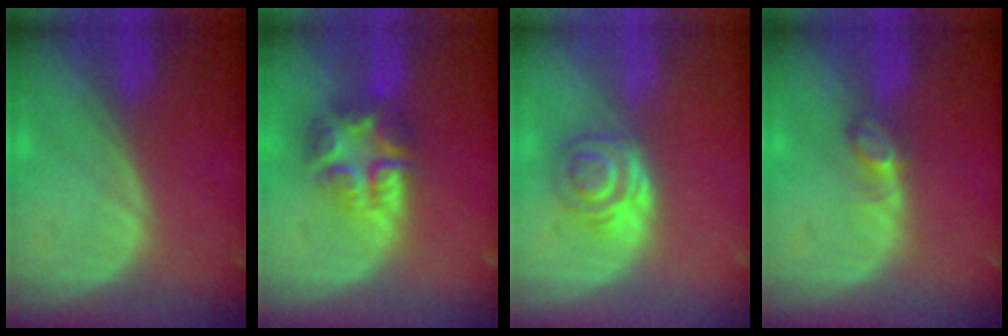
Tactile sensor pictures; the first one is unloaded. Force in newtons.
{"total": 7.7, "press": 6.7, "slide": 3.7}
{"total": 5.2, "press": 4.8, "slide": 1.9}
{"total": 2.5, "press": 2.4, "slide": 0.3}